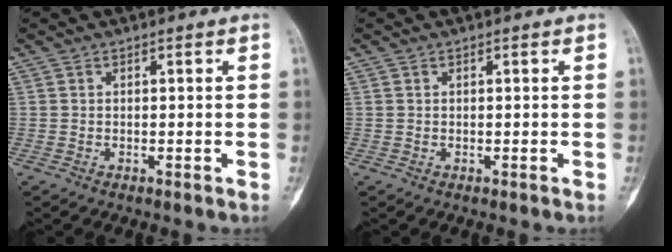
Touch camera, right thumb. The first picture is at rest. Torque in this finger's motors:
{"motor_torque": [0.14, -0.03, -0.10, 0.05, 0.02]}